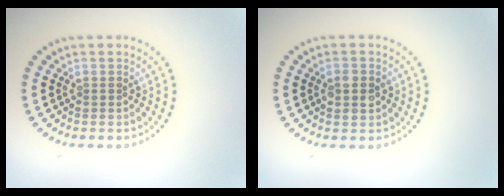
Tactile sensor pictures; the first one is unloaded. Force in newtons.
{"total": 2.5, "press": 2.5, "slide": 0.1}